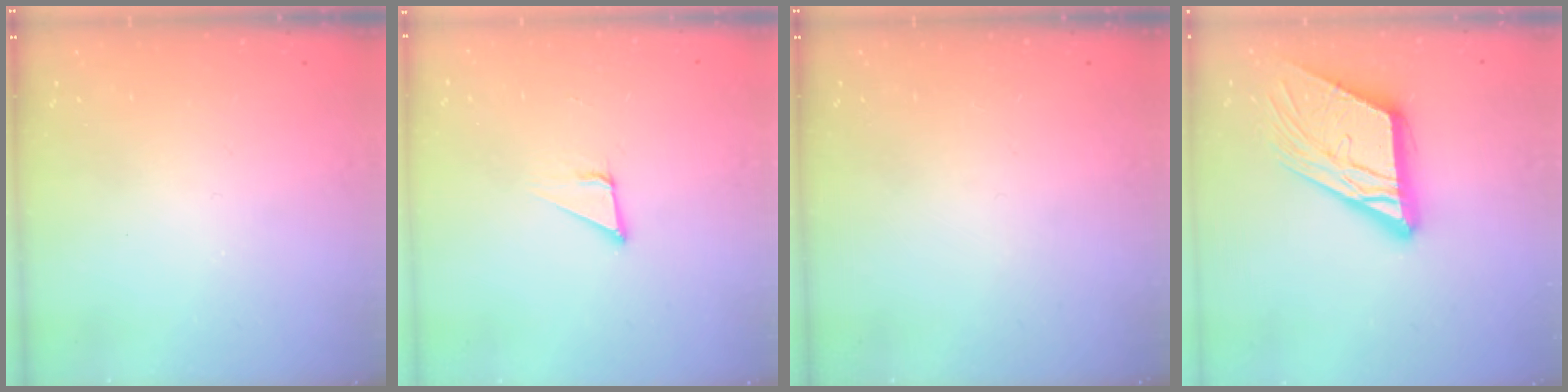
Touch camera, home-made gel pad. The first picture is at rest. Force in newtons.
{"total": 3.3, "press": 3.3, "slide": 0.1}
{"total": 0.0}
{"total": 15.7, "press": 15.6, "slide": 1.8}